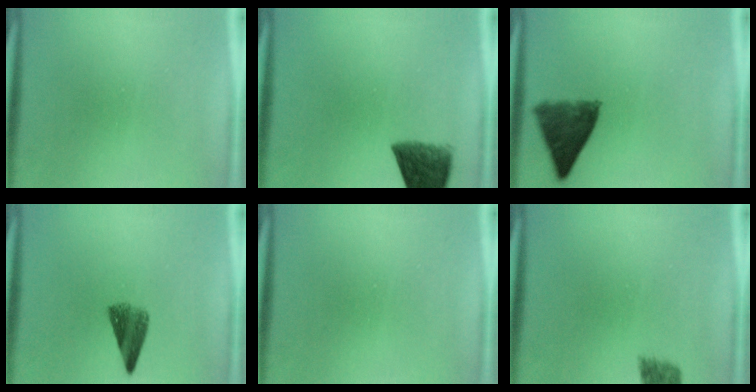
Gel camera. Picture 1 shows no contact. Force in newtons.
{"total": 9.1}
{"total": 8.1}
{"total": 5.2}
{"total": 0.0}
{"total": 2.3}